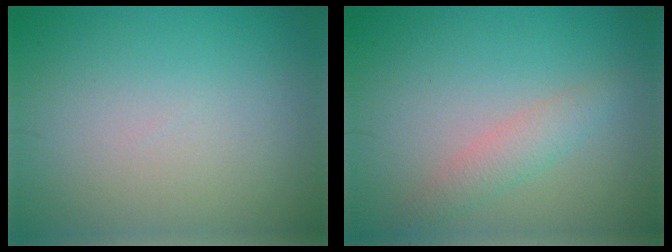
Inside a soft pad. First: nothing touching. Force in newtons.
{"total": 2.2, "press": 2.2, "slide": 0.1}